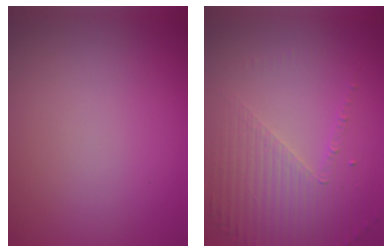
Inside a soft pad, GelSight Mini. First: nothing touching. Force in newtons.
{"total": 4.5, "press": 3.2, "slide": 3.2}